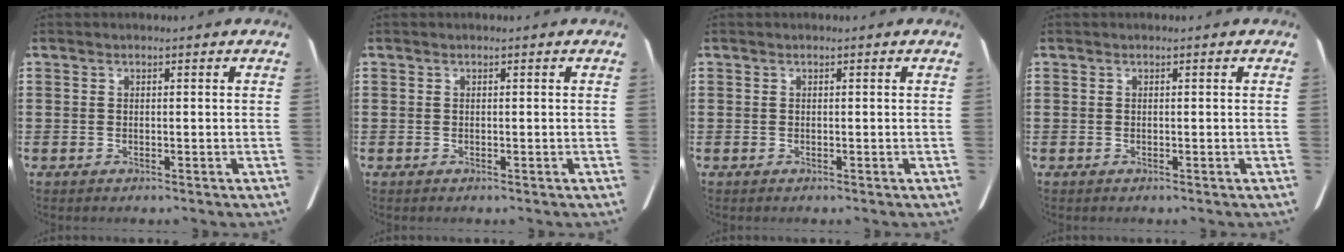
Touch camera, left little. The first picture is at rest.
{"total": 0.0}
{"total": 0.0}
{"total": 0.0}